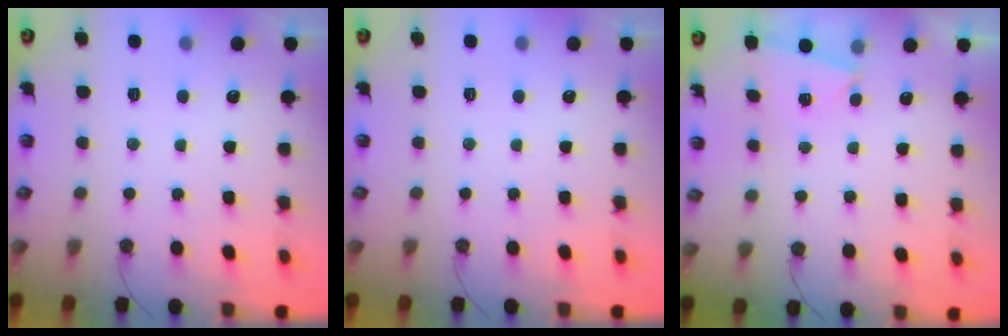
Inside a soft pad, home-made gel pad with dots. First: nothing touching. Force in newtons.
{"total": 0.0}
{"total": 2.0, "press": 0.9, "slide": 1.8}